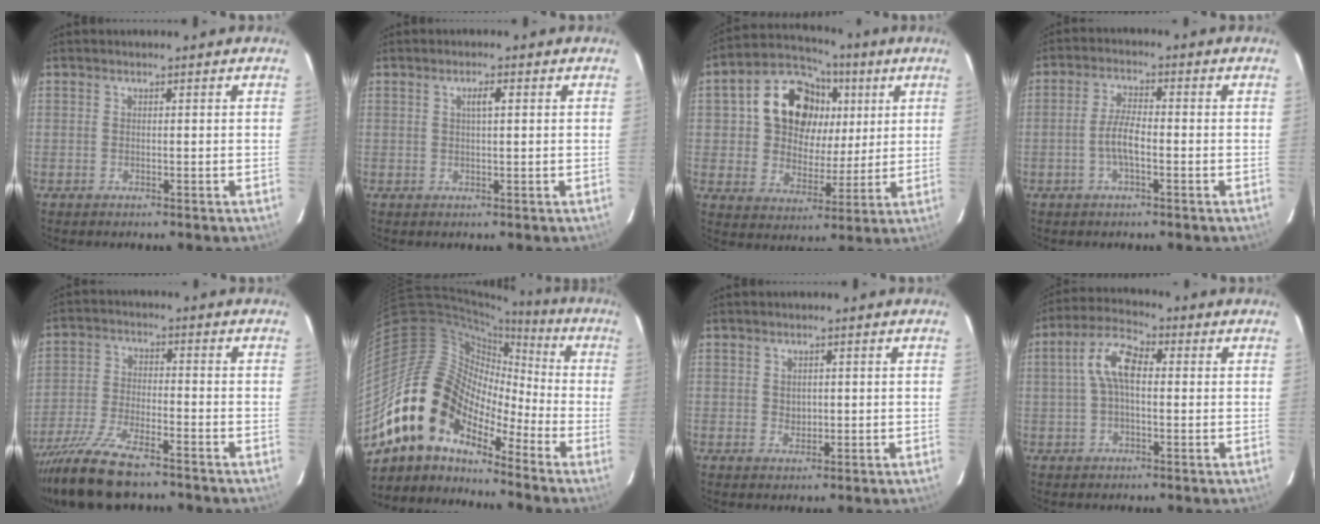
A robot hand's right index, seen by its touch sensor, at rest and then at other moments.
{"total": 2.0, "force": [0.7, 0.4, 1.8], "torque": [-0.033, 0.005, 0.011]}
{"total": 16.5, "force": [5.2, 12.8, 9.0], "torque": [-0.203, 0.050, 0.093]}
{"total": 4.8, "force": [-1.5, 1.4, 4.3], "torque": [-0.088, 0.004, -0.029]}
{"total": 13.3, "force": [-10.7, 3.3, 7.2], "torque": [-0.161, -0.033, -0.198]}
{"total": 15.4, "force": [-10.9, 8.1, 7.2], "torque": [-0.128, 0.012, -0.220]}
{"total": 1.8, "force": [0.3, 1.6, 0.7], "torque": [-0.006, 0.001, 0.008]}
{"total": 7.6, "force": [0.7, 3.5, 6.7], "torque": [-0.140, 0.024, 0.010]}